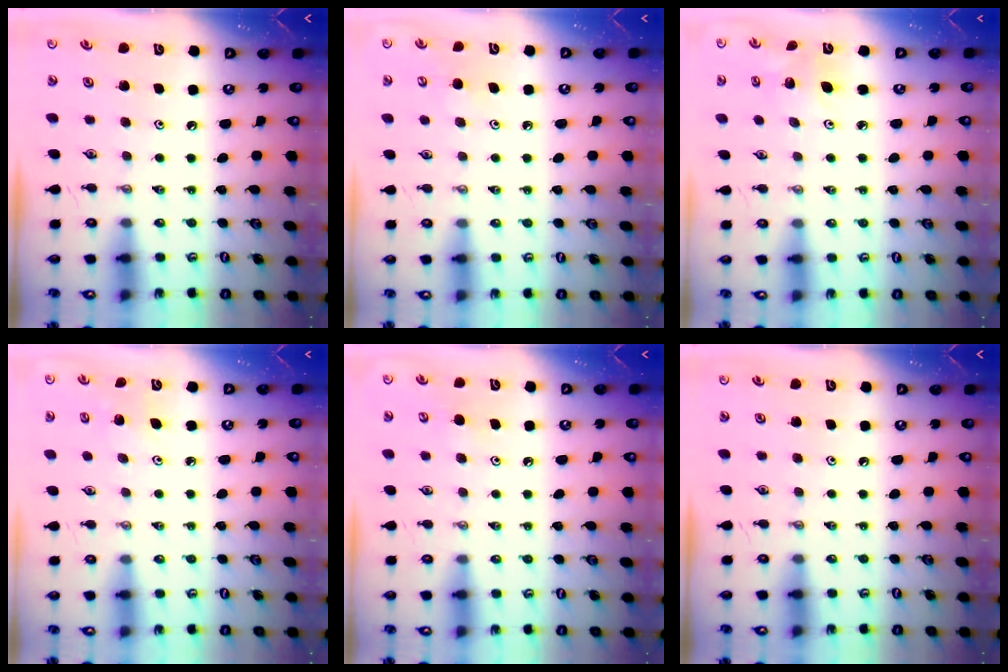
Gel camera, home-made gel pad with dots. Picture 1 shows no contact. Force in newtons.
{"total": 4.4, "press": 4.4, "slide": 0.5}
{"total": 4.1, "press": 3.5, "slide": 2.1}
{"total": 4.1, "press": 4.1, "slide": 0.3}
{"total": 4.8, "press": 4.7, "slide": 1.0}
{"total": 0.0}